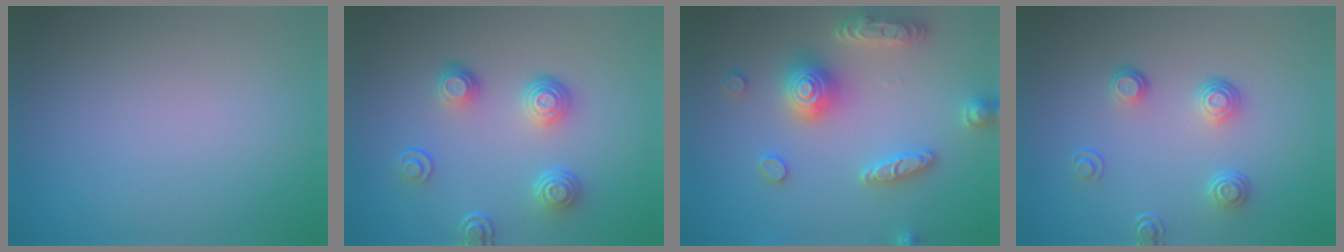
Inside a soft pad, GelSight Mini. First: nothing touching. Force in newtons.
{"total": 3.7, "press": 2.9, "slide": 2.3}
{"total": 5.4, "press": 5.3, "slide": 0.9}
{"total": 2.6, "press": 1.7, "slide": 2.0}